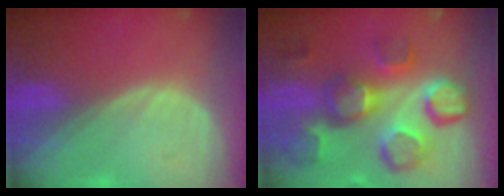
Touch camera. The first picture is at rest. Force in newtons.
{"total": 12.5, "press": 11.1, "slide": 5.7}